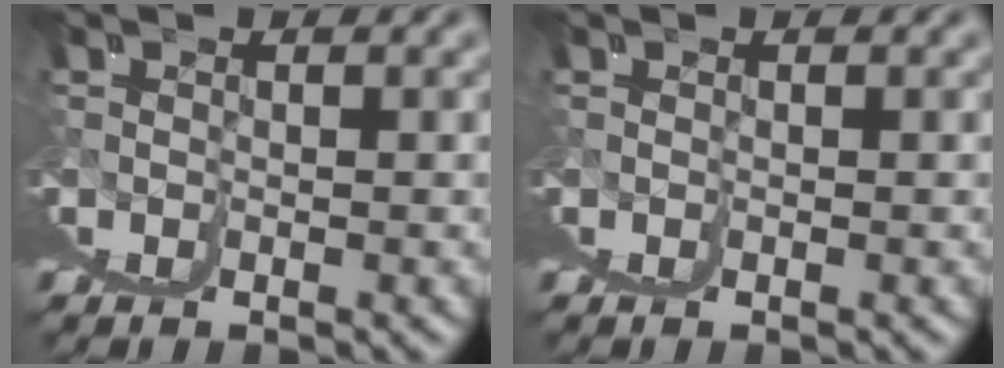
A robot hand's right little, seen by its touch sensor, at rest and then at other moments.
{"total": 0.0}